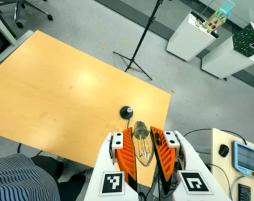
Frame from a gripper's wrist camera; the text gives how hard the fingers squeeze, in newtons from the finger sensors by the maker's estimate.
{"total": 19.9, "left": 20.5, "right": 19.3}